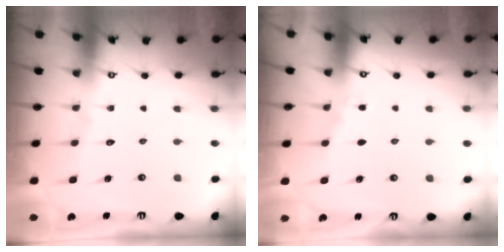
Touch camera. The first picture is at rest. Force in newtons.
{"total": 3.0, "press": 2.9, "slide": 0.5}